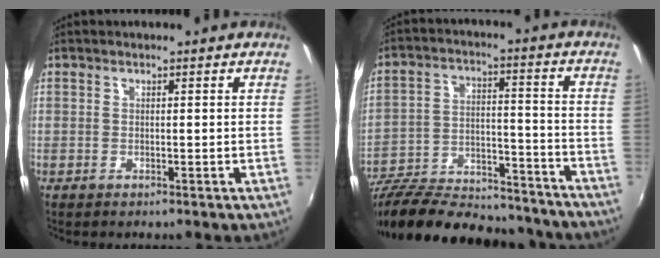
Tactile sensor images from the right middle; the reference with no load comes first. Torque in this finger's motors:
{"motor_torque": [0.89, -1.25, 0.30, 0.17]}